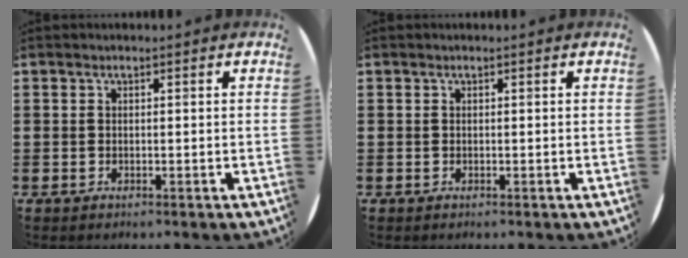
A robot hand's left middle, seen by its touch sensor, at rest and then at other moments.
{"total": 0.0}